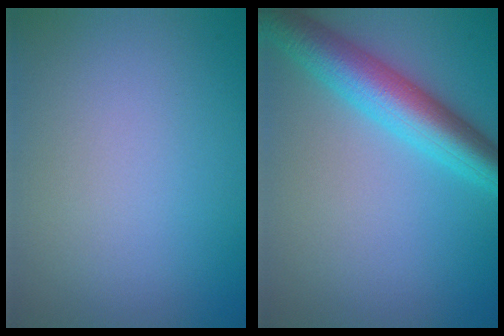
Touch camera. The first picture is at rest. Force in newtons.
{"total": 5.6, "press": 5.6, "slide": 0.3}